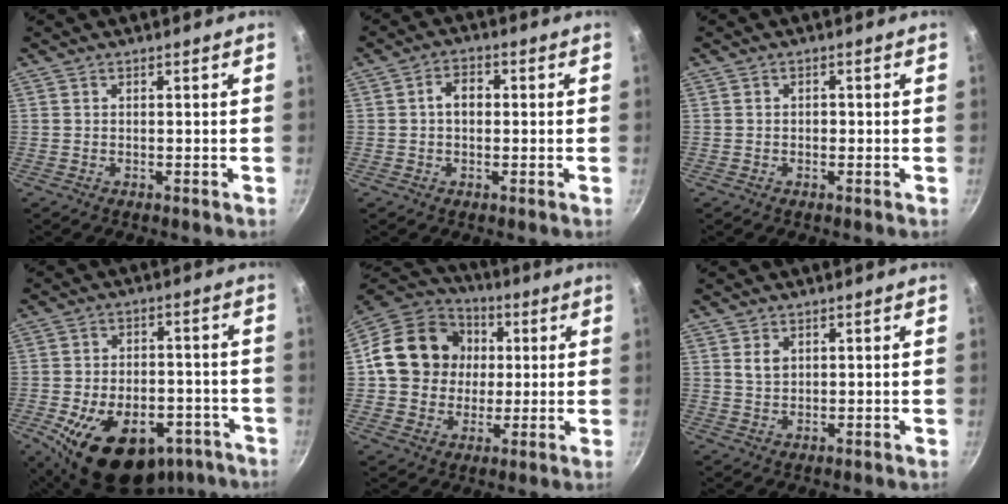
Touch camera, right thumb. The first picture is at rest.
{"total": 4.4, "force": [0.3, 3.1, 3.1], "torque": [-0.033, 0.013, -0.002]}
{"total": 1.2, "force": [-0.2, 0.9, 0.6], "torque": [-0.008, 0.005, -0.005]}
{"total": 20.8, "force": [-10.2, 12.8, 12.8], "torque": [-0.166, 0.040, -0.138]}
{"total": 17.9, "force": [2.1, 15.5, 8.6], "torque": [-0.126, 0.023, 0.027]}
{"total": 2.8, "force": [1.0, 1.9, 1.8], "torque": [-0.025, -0.004, 0.021]}